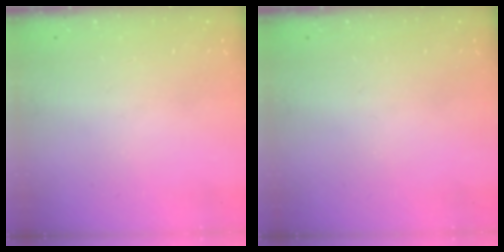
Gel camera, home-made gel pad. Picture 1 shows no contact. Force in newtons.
{"total": 0.0}